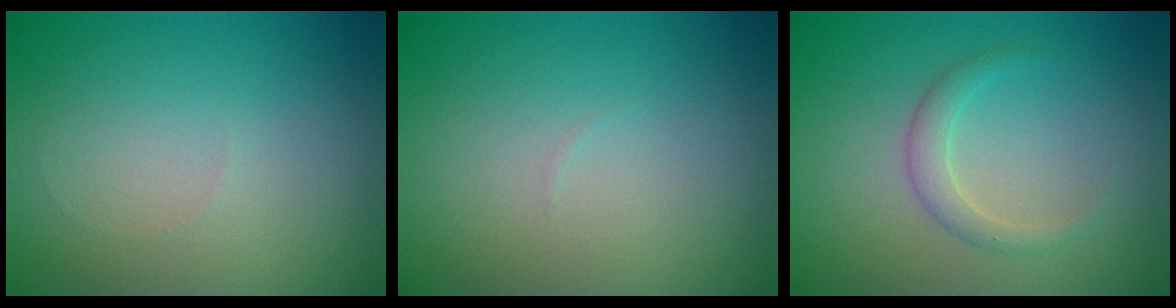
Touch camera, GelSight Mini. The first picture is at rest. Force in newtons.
{"total": 0.0}
{"total": 1.7, "press": 1.7, "slide": 0.1}